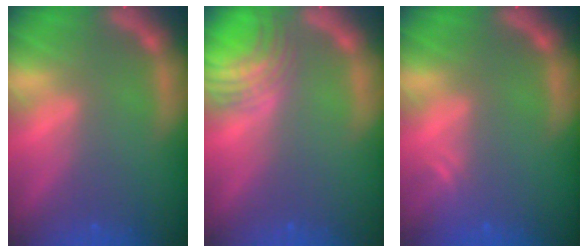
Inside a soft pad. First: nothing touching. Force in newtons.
{"total": 5.5}
{"total": 1.5}